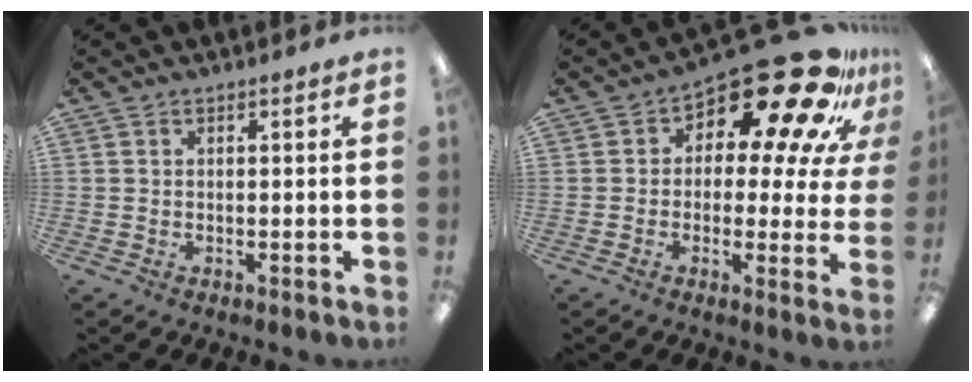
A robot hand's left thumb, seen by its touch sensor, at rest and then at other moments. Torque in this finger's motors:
{"motor_torque": [-0.20, 0.68, -0.13, 0.14, 0.10]}